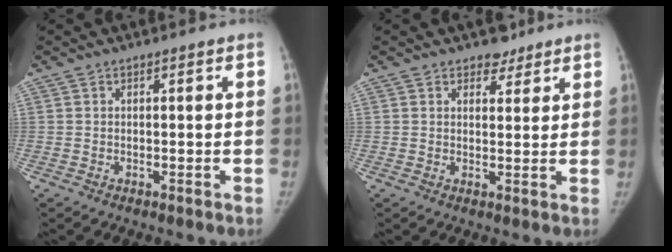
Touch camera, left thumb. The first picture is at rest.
{"total": 3.4, "force": [2.6, 2.1, 0.7], "torque": [0.012, -0.016, 0.035]}